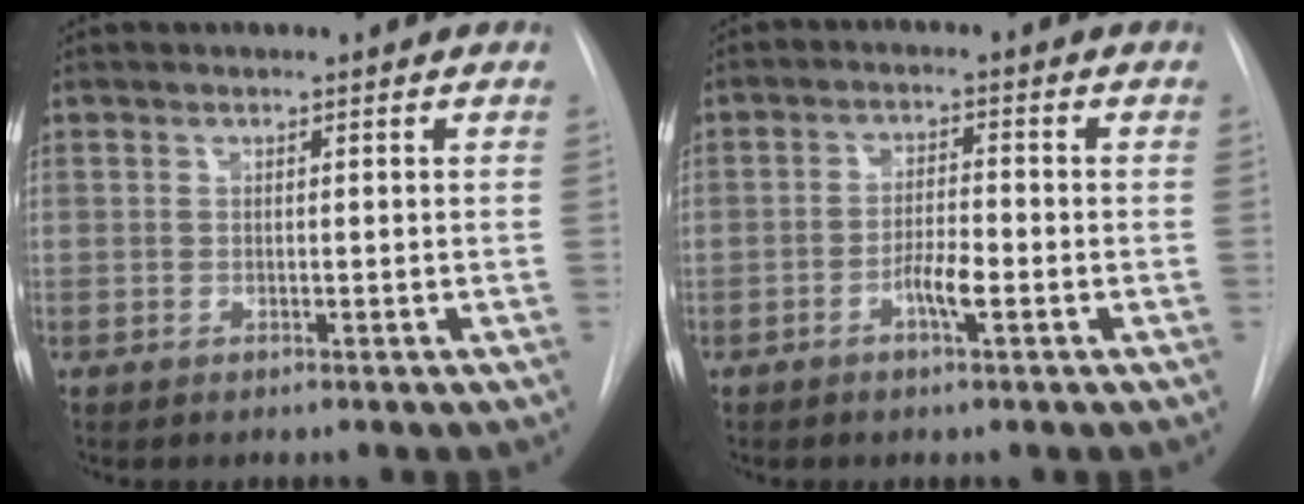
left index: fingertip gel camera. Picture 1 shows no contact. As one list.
[{"total": 3.8, "force": [-1.7, 0.6, 3.3], "torque": [-0.060, 0.002, -0.032]}]